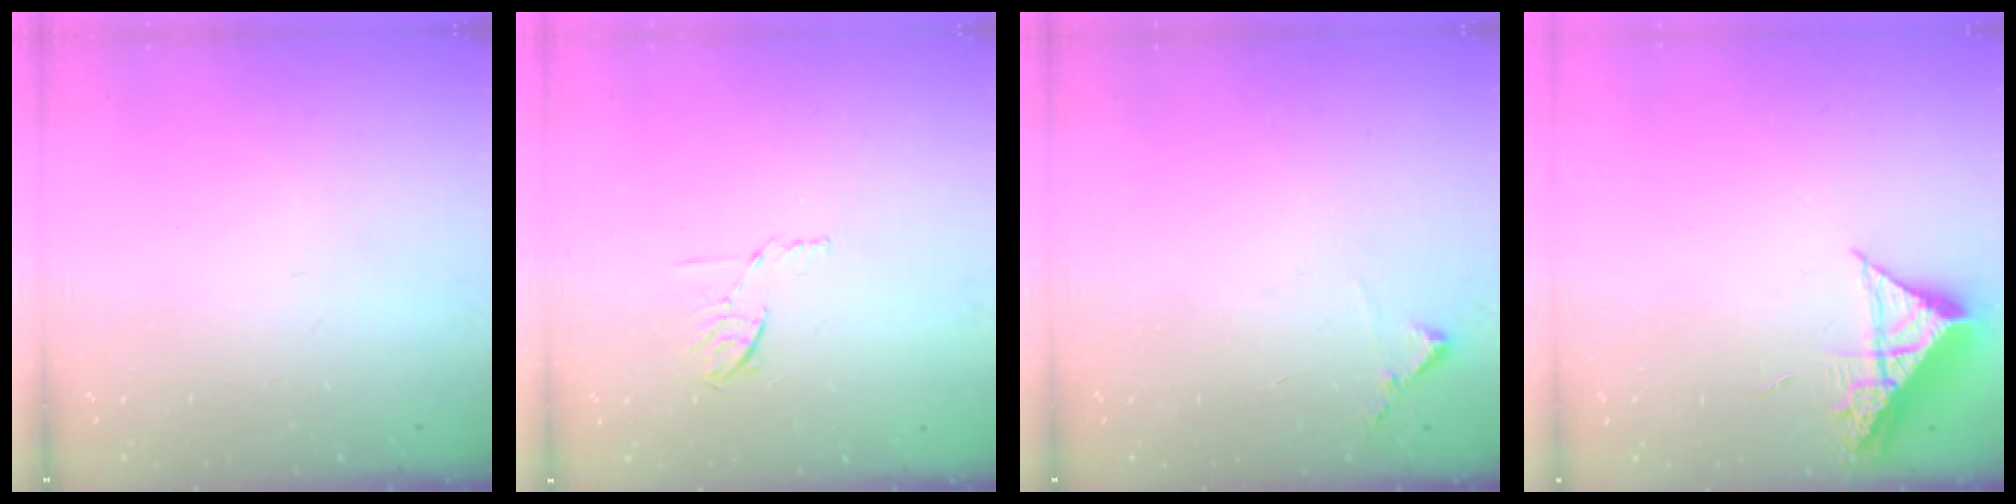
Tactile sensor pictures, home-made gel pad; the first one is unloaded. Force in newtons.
{"total": 5.2, "press": 5.1, "slide": 0.9}
{"total": 5.5, "press": 5.5, "slide": 0.4}
{"total": 8.4, "press": 8.4, "slide": 0.8}